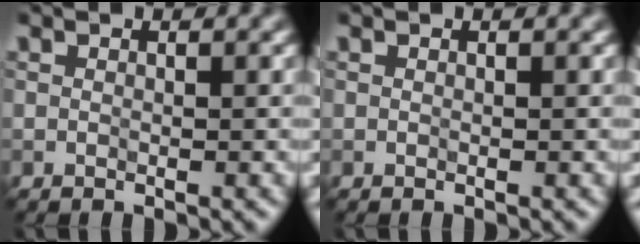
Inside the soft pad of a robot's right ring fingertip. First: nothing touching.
{"total": 0.0}